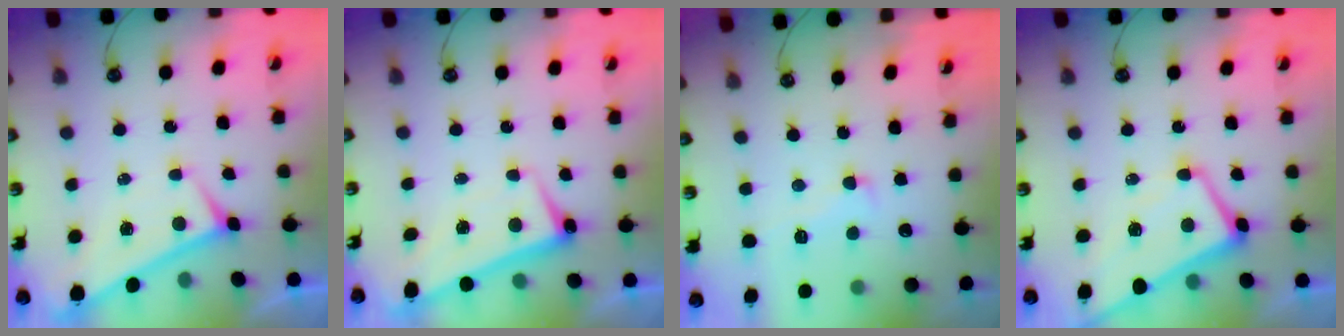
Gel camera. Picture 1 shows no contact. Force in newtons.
{"total": 2.5, "press": 2.4, "slide": 0.7}
{"total": 0.8, "press": 0.2, "slide": 0.8}
{"total": 2.6, "press": 2.5, "slide": 0.8}